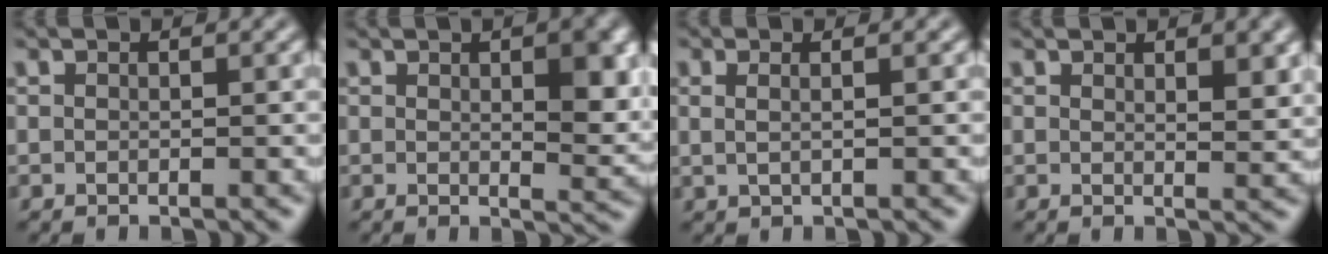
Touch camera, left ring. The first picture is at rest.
{"total": 6.1, "force": [1.8, 2.1, 5.5], "torque": [-0.061, -0.003, 0.033]}
{"total": 2.2, "force": [0.8, 1.0, 1.7], "torque": [-0.019, -0.002, -0.004]}
{"total": 2.8, "force": [1.6, 0.8, 2.1], "torque": [-0.025, -0.004, 0.029]}